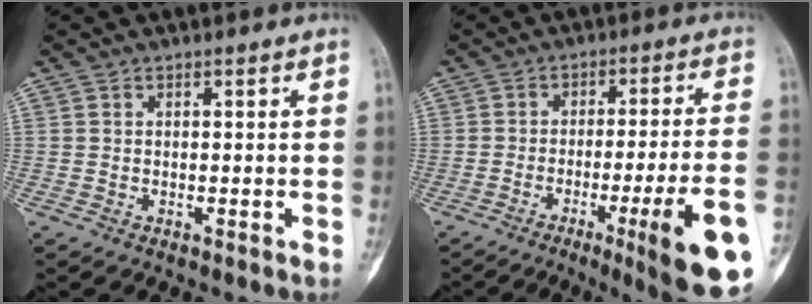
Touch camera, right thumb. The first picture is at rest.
{"total": 17.2, "force": [-6.7, 1.5, 15.7], "torque": [-0.174, 0.008, -0.088]}